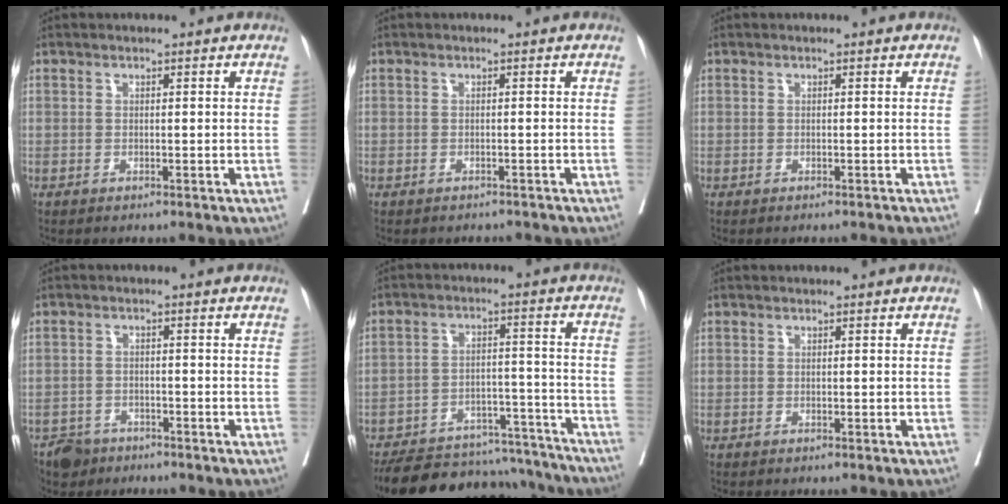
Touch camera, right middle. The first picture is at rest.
{"total": 1.6, "force": [-1.6, 0.3, 0.2], "torque": [-0.003, -0.003, -0.022]}
{"total": 2.4, "force": [-2.2, -0.4, 0.9], "torque": [-0.014, -0.007, -0.025]}
{"total": 3.9, "force": [-3.0, 2.5, 0.2], "torque": [-0.002, 0.004, -0.052]}
{"total": 20.3, "force": [-18.5, 5.8, 5.9], "torque": [-0.097, 0.013, -0.255]}
{"total": 0.0}